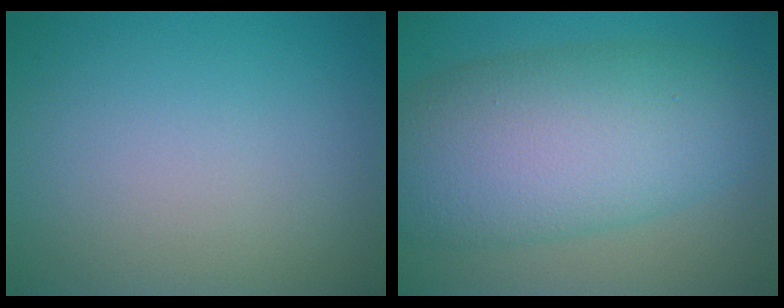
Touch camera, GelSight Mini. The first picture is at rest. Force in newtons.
{"total": 11.0, "press": 11.0, "slide": 0.0}